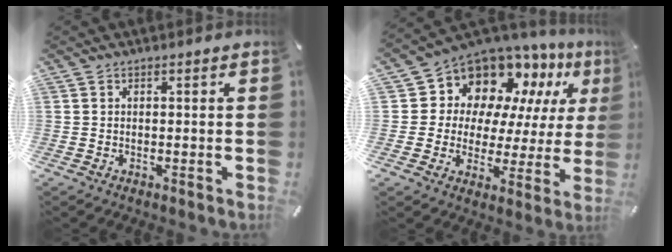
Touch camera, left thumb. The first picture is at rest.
{"total": 11.7, "force": [8.7, 7.6, 1.9], "torque": [-0.050, -0.089, 0.161]}